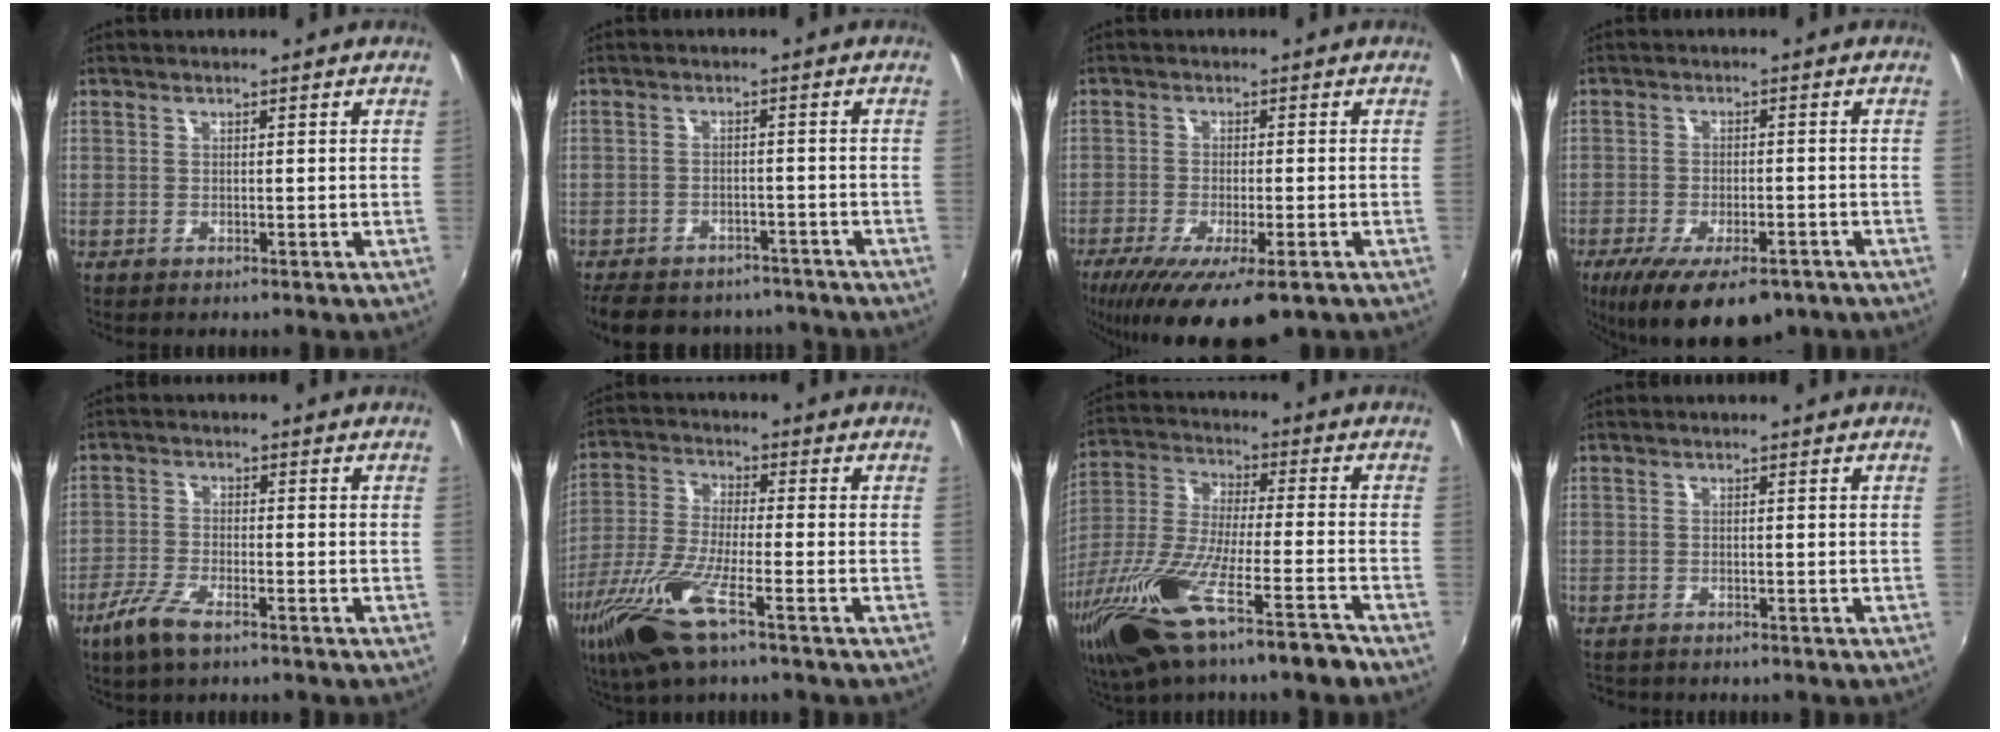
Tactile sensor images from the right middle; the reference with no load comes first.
{"total": 15.4, "force": [-12.7, 6.7, 5.5], "torque": [-0.133, 0.002, -0.173]}
{"total": 13.6, "force": [-8.6, 3.6, 9.9], "torque": [-0.196, -0.052, -0.135]}
{"total": 14.7, "force": [-9.7, 5.9, 9.4], "torque": [-0.186, -0.039, -0.145]}
{"total": 6.1, "force": [-4.3, 1.7, 3.9], "torque": [-0.099, -0.010, -0.086]}
{"total": 14.2, "force": [-8.1, 2.8, 11.3], "torque": [-0.249, -0.034, -0.162]}
{"total": 21.1, "force": [-14.2, 3.3, 15.3], "torque": [-0.308, -0.054, -0.257]}
{"total": 2.5, "force": [-2.3, 0.8, 0.5], "torque": [-0.016, -0.013, -0.038]}